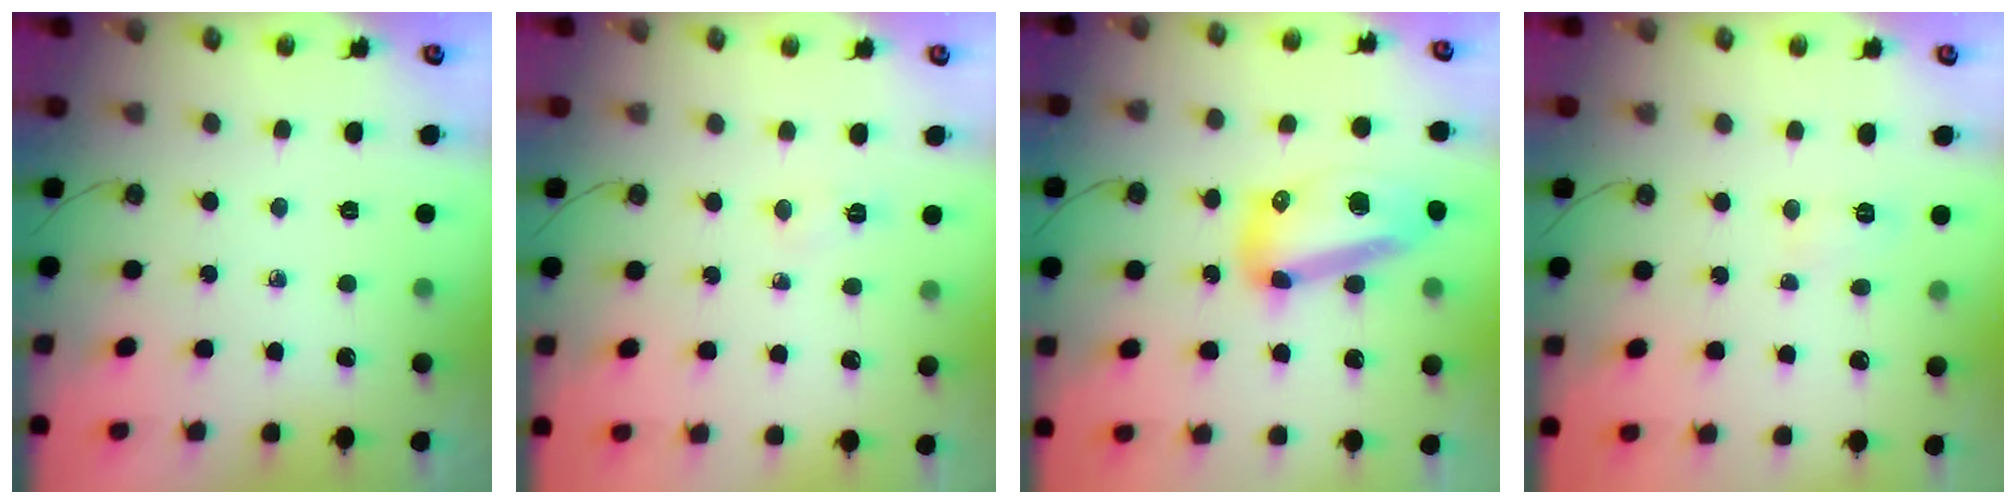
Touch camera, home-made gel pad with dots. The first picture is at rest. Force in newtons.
{"total": 3.6, "press": 3.6, "slide": 0.5}
{"total": 14.7, "press": 14.6, "slide": 1.6}
{"total": 5.6, "press": 4.9, "slide": 2.7}